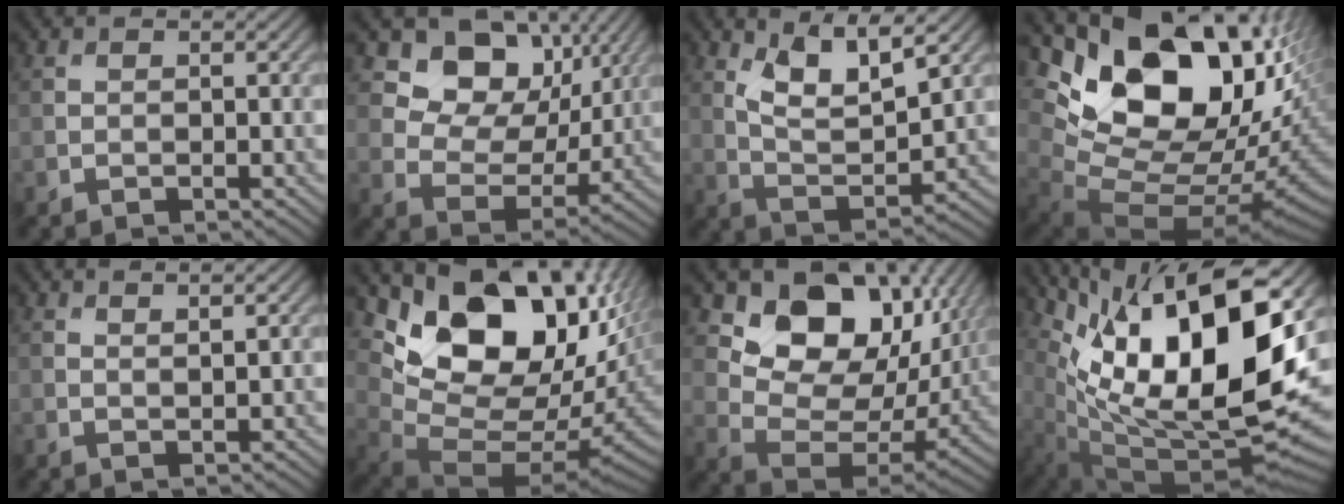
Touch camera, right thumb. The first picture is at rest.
{"total": 10.8, "force": [5.0, 7.7, 5.6], "torque": [-0.105, -0.003, 0.078]}
{"total": 8.0, "force": [4.3, 2.7, 6.2], "torque": [-0.126, -0.007, 0.088]}
{"total": 20.4, "force": [6.3, 12.5, 14.9], "torque": [-0.266, -0.009, 0.135]}
{"total": 1.4, "force": [1.1, 0.1, 1.0], "torque": [-0.019, 0.001, 0.017]}
{"total": 17.9, "force": [6.0, 11.0, 12.7], "torque": [-0.214, -0.013, 0.129]}
{"total": 13.8, "force": [6.1, 9.3, 8.2], "torque": [-0.134, -0.003, 0.111]}
{"total": 19.5, "force": [5.2, 8.1, 16.9], "torque": [-0.276, 0.014, 0.101]}